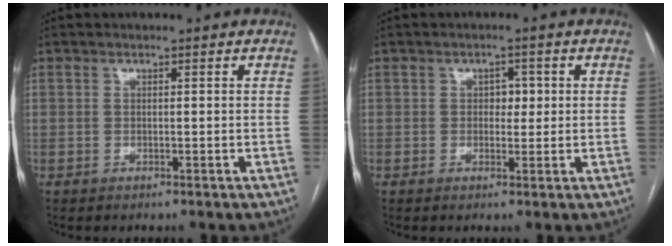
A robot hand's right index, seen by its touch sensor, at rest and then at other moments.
{"total": 2.5, "force": [0.4, 1.6, 1.8], "torque": [-0.020, 0.005, 0.004]}